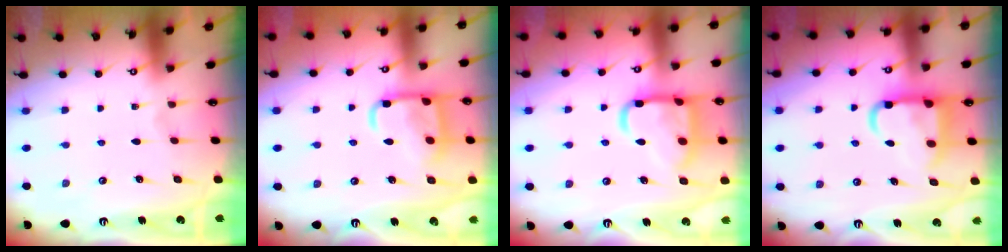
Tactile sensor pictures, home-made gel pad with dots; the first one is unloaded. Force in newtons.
{"total": 12.6, "press": 12.6, "slide": 0.9}
{"total": 16.9, "press": 16.9, "slide": 1.5}
{"total": 12.4, "press": 12.2, "slide": 1.6}